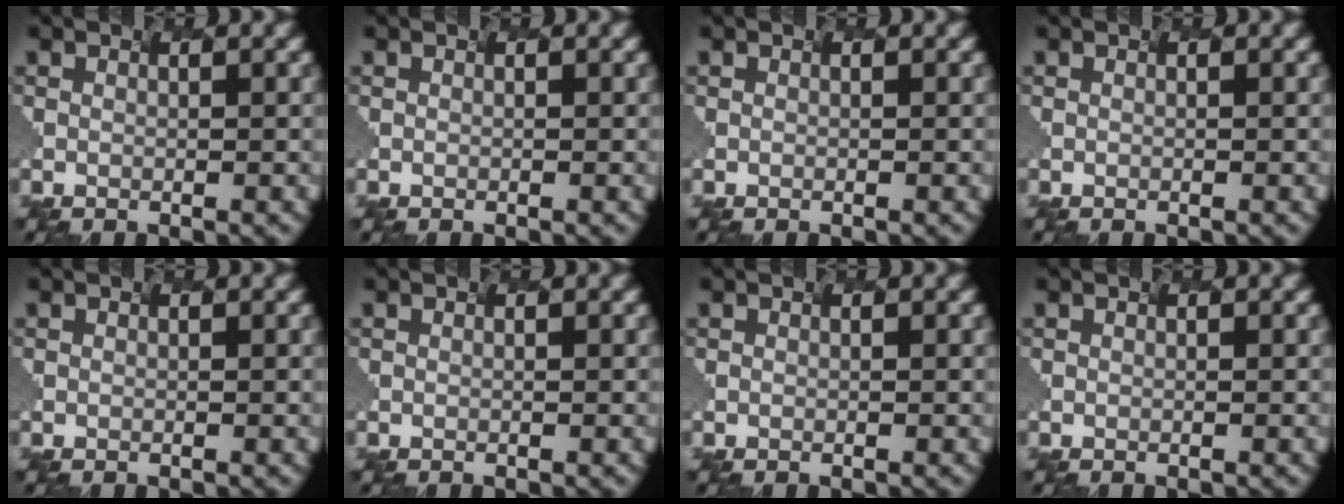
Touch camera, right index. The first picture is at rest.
{"total": 0.0}
{"total": 0.0}
{"total": 0.0}
{"total": 0.0}
{"total": 0.0}
{"total": 0.0}
{"total": 0.0}